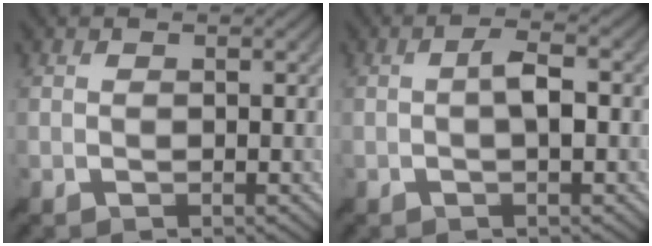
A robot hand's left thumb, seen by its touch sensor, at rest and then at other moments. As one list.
[{"total": 3.2, "force": [-0.2, 0.6, 3.1], "torque": [-0.059, 0.012, -0.010]}]